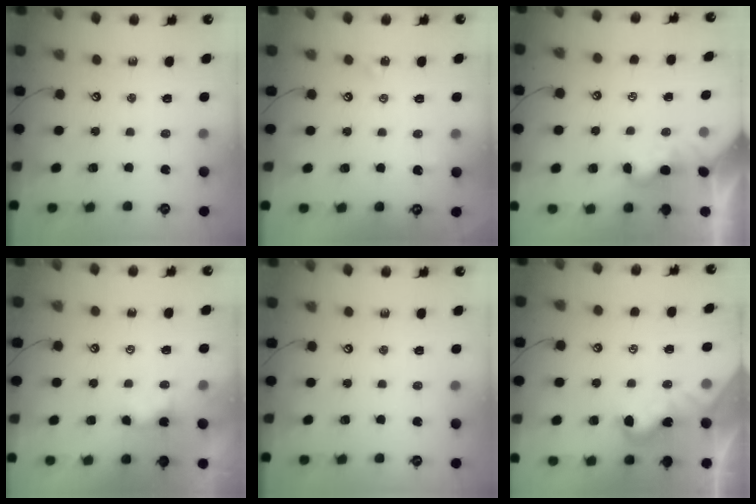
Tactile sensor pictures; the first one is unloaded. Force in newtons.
{"total": 3.0, "press": 2.9, "slide": 0.5}
{"total": 1.8, "press": 1.8, "slide": 0.5}
{"total": 2.2, "press": 2.1, "slide": 0.5}
{"total": 0.0}
{"total": 1.8, "press": 1.8, "slide": 0.5}